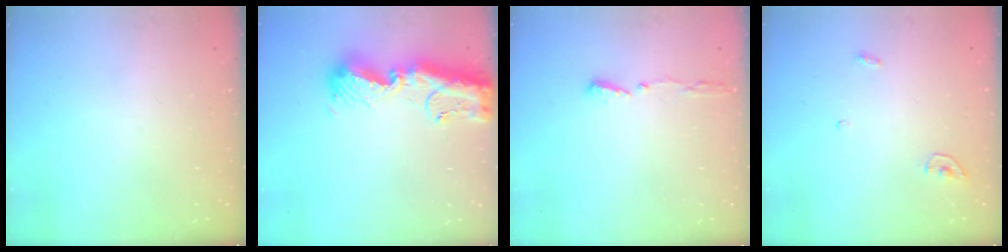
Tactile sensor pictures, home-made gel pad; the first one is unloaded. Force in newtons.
{"total": 15.0, "press": 14.9, "slide": 1.7}
{"total": 4.9, "press": 4.8, "slide": 1.2}
{"total": 3.4, "press": 3.3, "slide": 0.3}